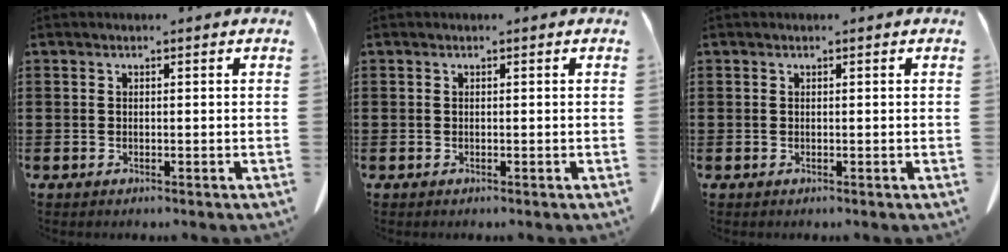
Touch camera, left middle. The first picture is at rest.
{"total": 0.0}
{"total": 0.0}